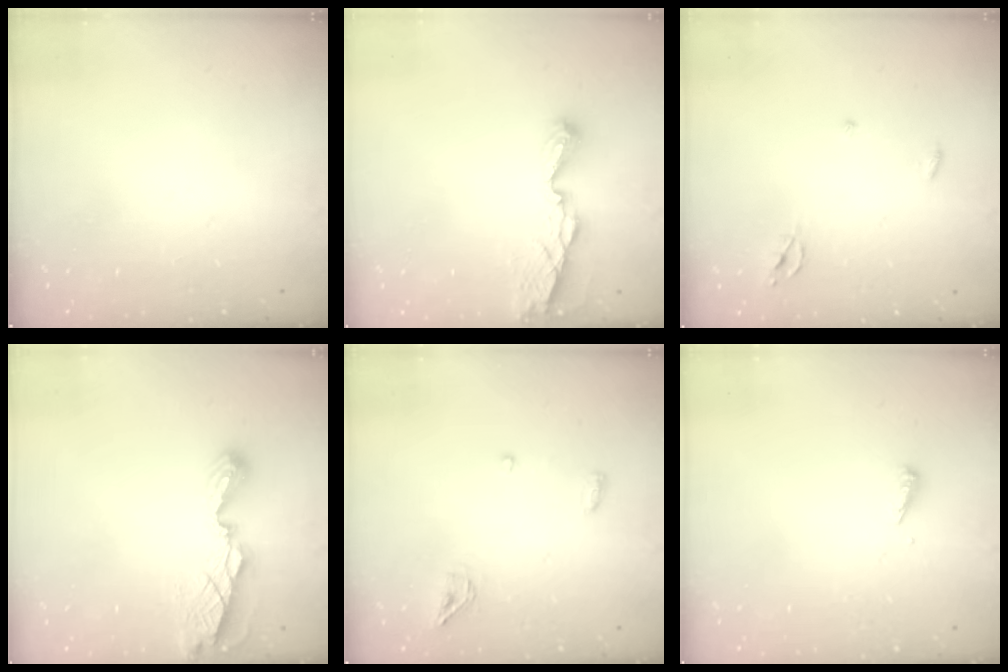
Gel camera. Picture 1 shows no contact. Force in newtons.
{"total": 7.2, "press": 7.2, "slide": 0.5}
{"total": 2.3, "press": 2.3, "slide": 0.1}
{"total": 7.7, "press": 7.7, "slide": 0.7}
{"total": 6.3, "press": 5.0, "slide": 3.9}
{"total": 2.5, "press": 2.5, "slide": 0.1}